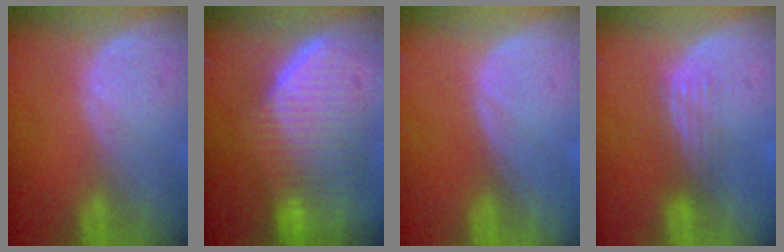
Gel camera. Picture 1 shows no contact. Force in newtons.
{"total": 9.7, "press": 9.0, "slide": 3.6}
{"total": 0.0}
{"total": 2.9, "press": 2.7, "slide": 1.2}